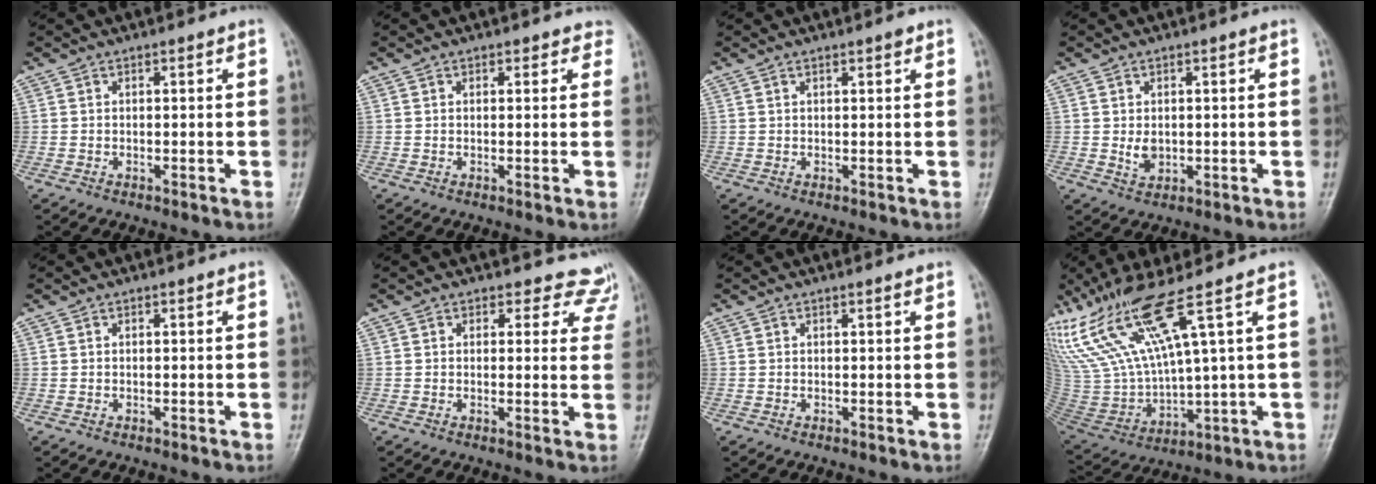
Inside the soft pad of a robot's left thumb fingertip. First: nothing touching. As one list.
[{"total": 2.3, "force": [1.7, 1.4, 0.5], "torque": [0.026, -0.003, 0.010]}, {"total": 1.2, "force": [0.8, 0.3, 0.8], "torque": [-0.012, -0.001, 0.013]}, {"total": 2.9, "force": [0.2, 2.0, 2.0], "torque": [-0.028, -0.007, 0.010]}, {"total": 0.0}, {"total": 7.4, "force": [6.4, 3.8, -0.2], "torque": [0.065, -0.029, 0.039]}, {"total": 0.6, "force": [0.5, 0.0, 0.4], "torque": [-0.007, -0.002, 0.007]}, {"total": 16.4, "force": [9.8, 1.4, 13.0], "torque": [-0.273, -0.044, 0.209]}]